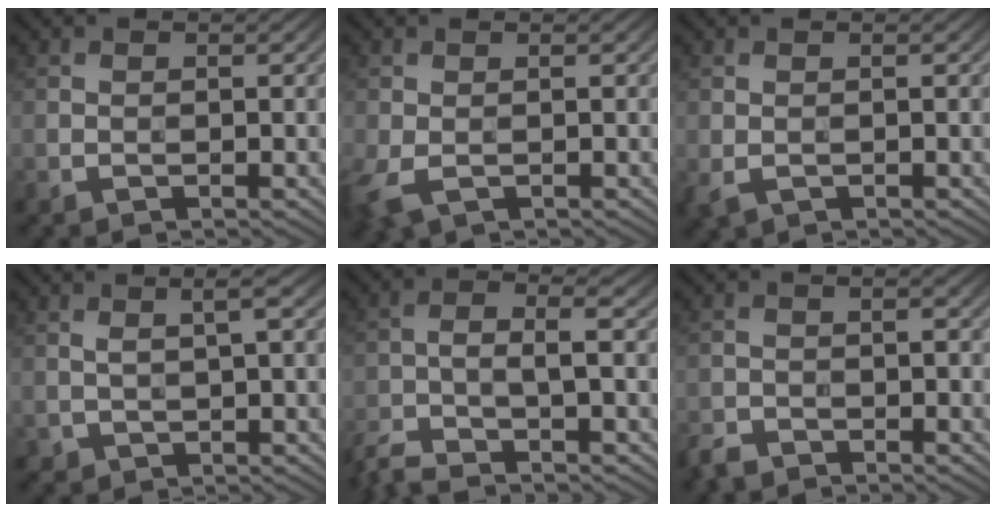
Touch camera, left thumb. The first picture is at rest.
{"total": 3.9, "force": [-1.3, 2.2, 2.9], "torque": [-0.088, -0.009, -0.026]}
{"total": 1.7, "force": [-0.4, 1.2, 1.2], "torque": [-0.035, -0.007, -0.006]}
{"total": 2.6, "force": [0.6, 1.0, 2.4], "torque": [-0.051, 0.002, 0.016]}
{"total": 5.5, "force": [-3.6, 0.9, 4.1], "torque": [-0.070, -0.002, -0.087]}
{"total": 3.2, "force": [-2.6, 1.3, 1.2], "torque": [-0.023, -0.003, -0.059]}